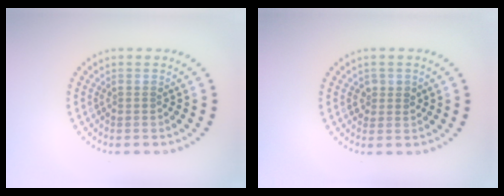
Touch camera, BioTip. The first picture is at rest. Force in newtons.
{"total": 1.3, "press": 1.3, "slide": 0.3}